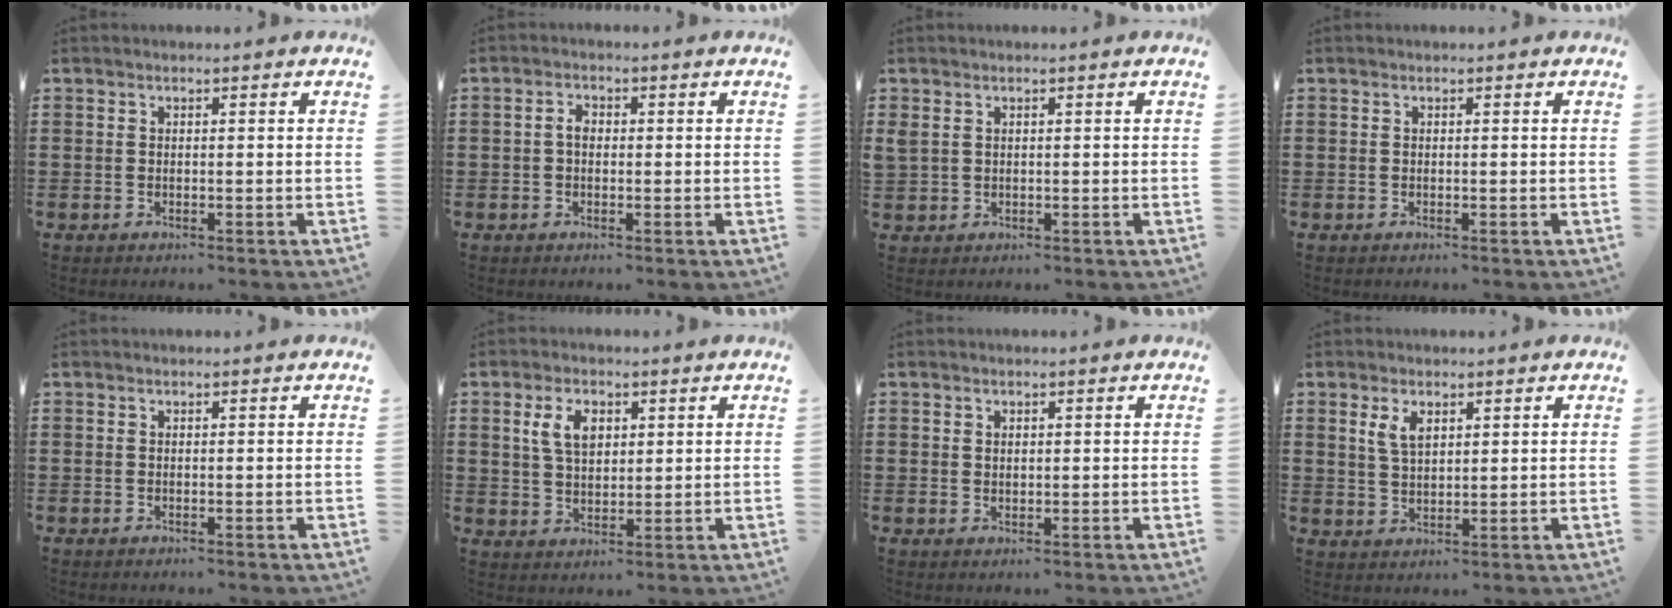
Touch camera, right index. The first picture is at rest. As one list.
[{"total": 2.0, "force": [-0.1, 1.2, 1.6], "torque": [-0.038, 0.002, -0.006]}, {"total": 1.4, "force": [0.8, 1.0, 0.6], "torque": [-0.016, 0.004, 0.014]}, {"total": 0.0}, {"total": 0.0}, {"total": 5.3, "force": [1.8, 3.2, 3.9], "torque": [-0.086, 0.014, 0.031]}, {"total": 1.0, "force": [0.6, 0.7, 0.3], "torque": [-0.007, 0.005, 0.012]}, {"total": 3.5, "force": [1.7, 1.8, 2.5], "torque": [-0.056, 0.007, 0.030]}]